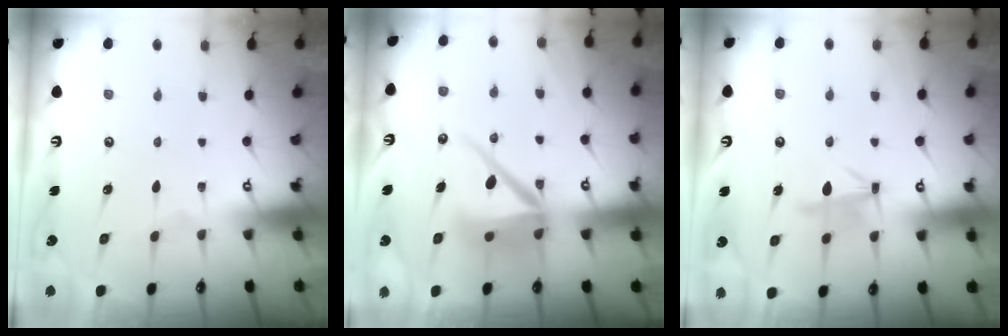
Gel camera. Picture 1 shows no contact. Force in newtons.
{"total": 12.5, "press": 12.3, "slide": 1.8}
{"total": 7.4, "press": 7.3, "slide": 1.0}